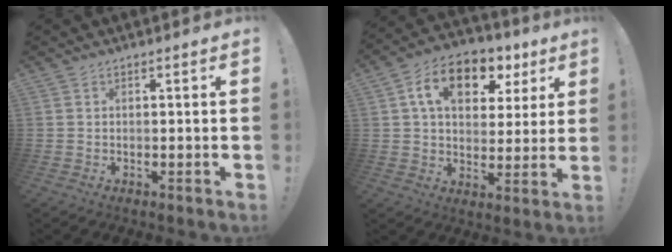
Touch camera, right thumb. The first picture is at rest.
{"total": 14.4, "force": [6.2, 9.5, 8.9], "torque": [-0.147, -0.014, 0.112]}